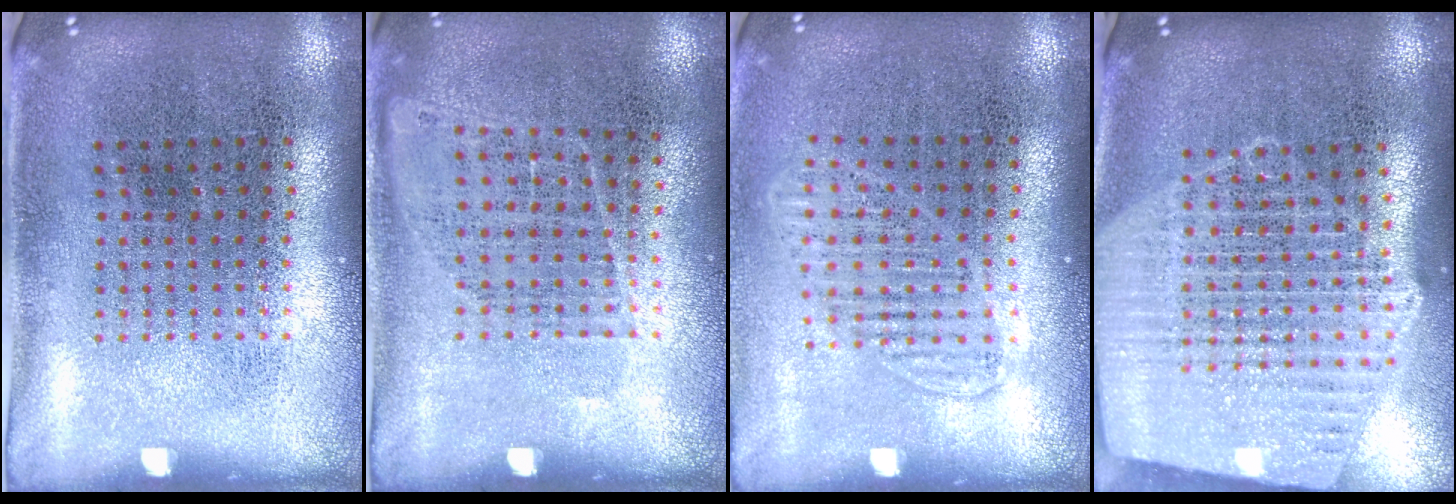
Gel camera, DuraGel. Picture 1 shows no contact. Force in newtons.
{"total": 0.9, "press": 0.8, "slide": 0.5}
{"total": 1.4, "press": 1.3, "slide": 0.6}
{"total": 2.4, "press": 2.1, "slide": 1.2}